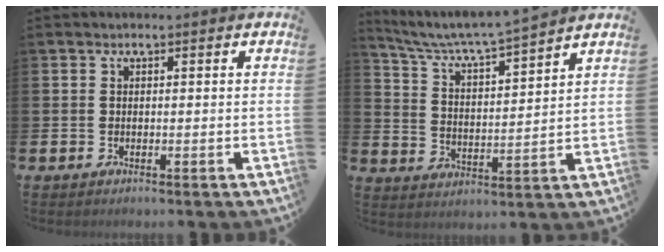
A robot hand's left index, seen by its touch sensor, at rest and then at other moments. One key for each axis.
{"total": 5.9, "fx": 5.6, "fy": -0.3, "fz": 1.8, "tx": -0.062, "ty": -0.047, "tz": 0.092}